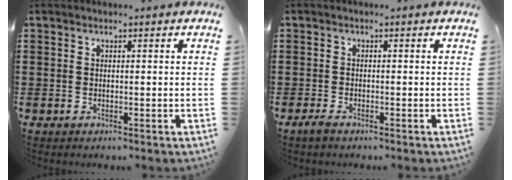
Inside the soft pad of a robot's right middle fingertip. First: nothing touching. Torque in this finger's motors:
{"motor_torque": [1.44, 0.22, 0.19, 0.05]}